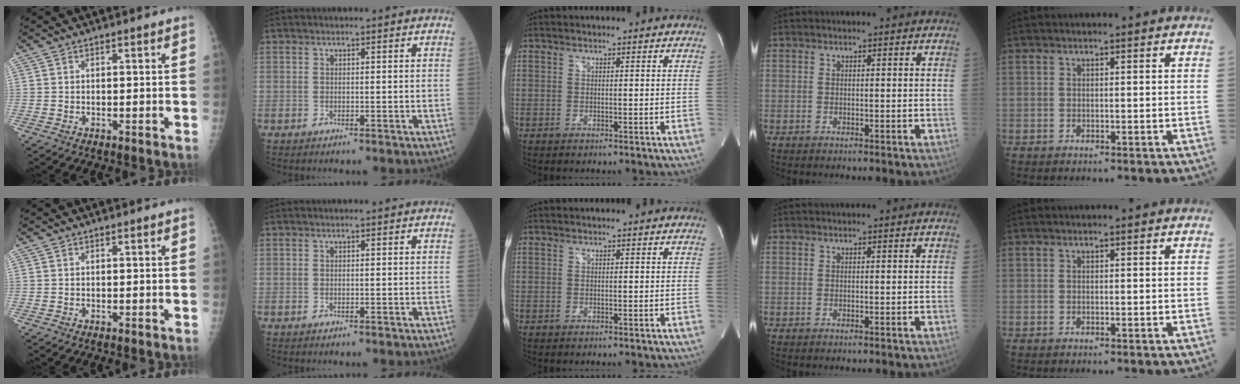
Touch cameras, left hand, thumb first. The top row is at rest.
{}